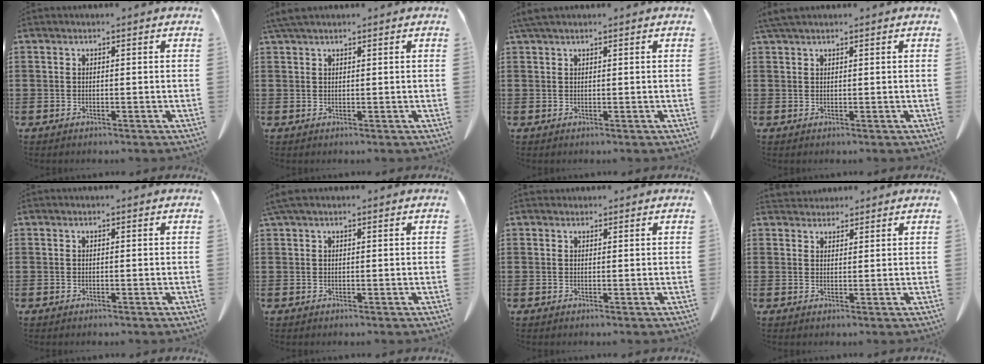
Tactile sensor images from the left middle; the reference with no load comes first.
{"total": 2.4, "force": [1.8, 0.6, 1.5], "torque": [-0.035, 0.005, 0.034]}
{"total": 1.7, "force": [1.3, 0.3, 1.0], "torque": [-0.024, 0.002, 0.023]}
{"total": 2.0, "force": [1.6, 0.4, 1.2], "torque": [-0.028, 0.003, 0.029]}
{"total": 0.0}
{"total": 1.5, "force": [1.0, 0.4, 1.1], "torque": [-0.025, 0.003, 0.018]}
{"total": 0.8, "force": [0.7, 0.4, 0.0], "torque": [0.006, -0.003, 0.013]}
{"total": 2.3, "force": [2.2, 0.7, -0.2], "torque": [-0.004, -0.002, 0.043]}